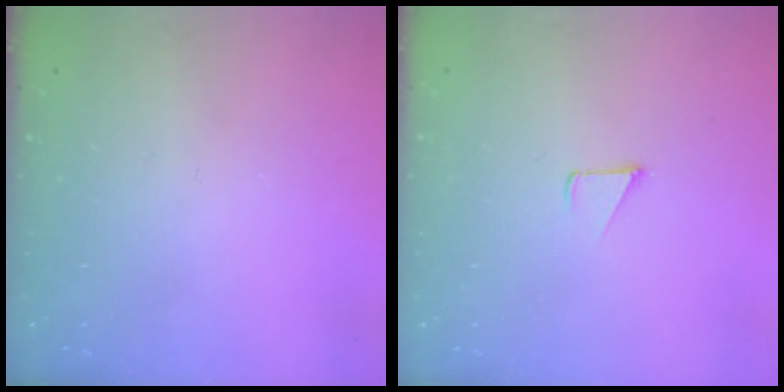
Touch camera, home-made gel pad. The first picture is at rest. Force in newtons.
{"total": 1.8, "press": 1.7, "slide": 0.1}